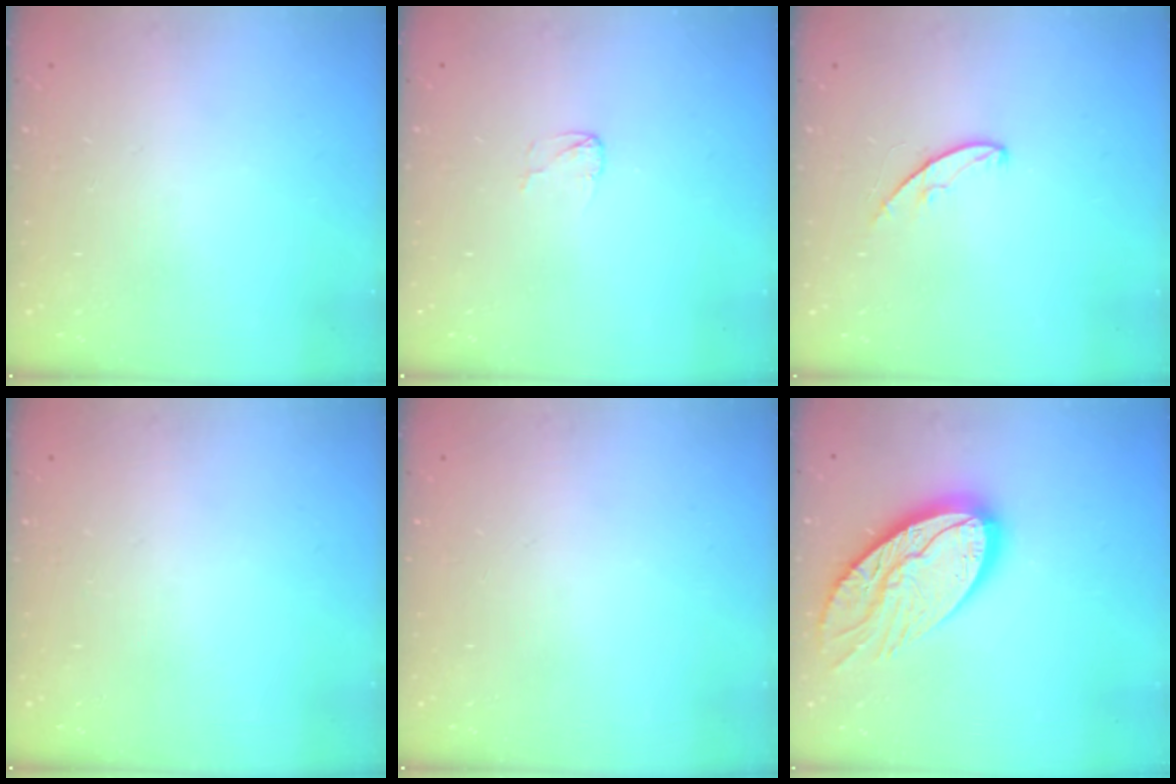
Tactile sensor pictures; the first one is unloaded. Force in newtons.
{"total": 2.7, "press": 2.7, "slide": 0.2}
{"total": 5.1, "press": 5.1, "slide": 0.5}
{"total": 0.0}
{"total": 0.0}
{"total": 18.3, "press": 18.3, "slide": 1.5}